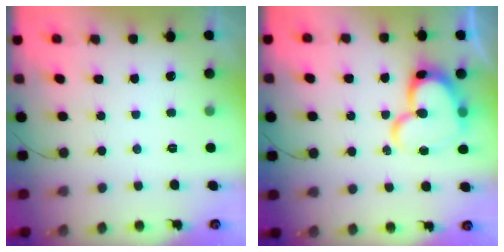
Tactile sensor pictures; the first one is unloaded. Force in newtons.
{"total": 17.1, "press": 17.0, "slide": 1.7}